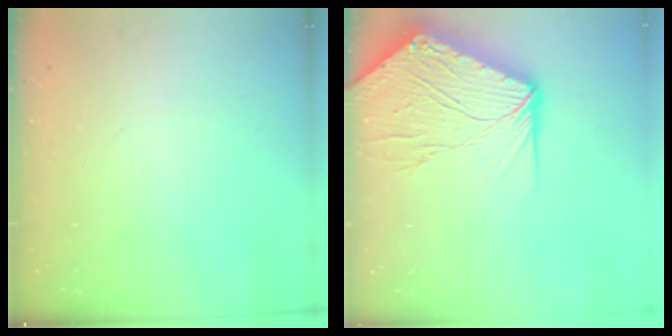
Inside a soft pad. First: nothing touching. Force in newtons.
{"total": 17.4, "press": 17.2, "slide": 2.1}